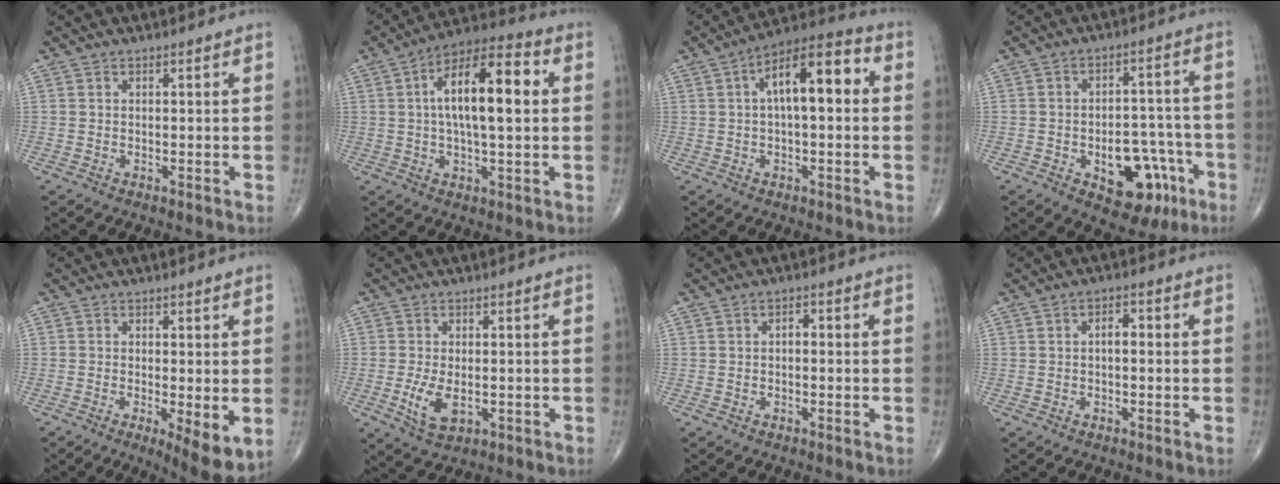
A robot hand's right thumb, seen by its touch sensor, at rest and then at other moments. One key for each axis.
{"total": 15.7, "fx": 2.2, "fy": 5.8, "fz": 14.4, "tx": -0.234, "ty": 0.026, "tz": 0.027}
{"total": 13.0, "fx": 2.1, "fy": 5.3, "fz": 11.7, "tx": -0.177, "ty": 0.036, "tz": 0.022}
{"total": 13.8, "fx": -5.8, "fy": 8.0, "fz": 9.6, "tx": -0.090, "ty": 0.046, "tz": -0.070}
{"total": 7.3, "fx": -1.6, "fy": 2.1, "fz": 6.8, "tx": -0.104, "ty": -0.022, "tz": -0.024}
{"total": 5.9, "fx": -1.2, "fy": 3.2, "fz": 4.8, "tx": -0.092, "ty": -0.010, "tz": -0.015}
{"total": 1.5, "fx": -0.2, "fy": 0.9, "fz": 1.2, "tx": -0.013, "ty": 0.006, "tz": -0.007}
{"total": 2.6, "fx": -0.1, "fy": 1.3, "fz": 2.2, "tx": -0.030, "ty": 0.011, "tz": -0.006}